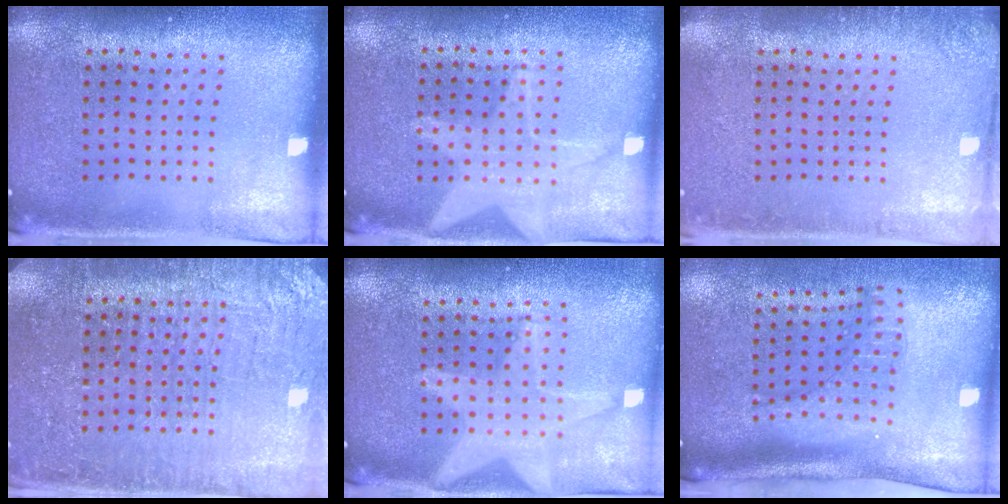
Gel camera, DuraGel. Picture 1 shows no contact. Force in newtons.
{"total": 1.3, "press": 1.3, "slide": 0.2}
{"total": 1.5, "press": 1.5, "slide": 0.2}
{"total": 3.8, "press": 3.6, "slide": 1.0}
{"total": 2.0, "press": 1.7, "slide": 1.1}
{"total": 2.1, "press": 1.4, "slide": 1.6}